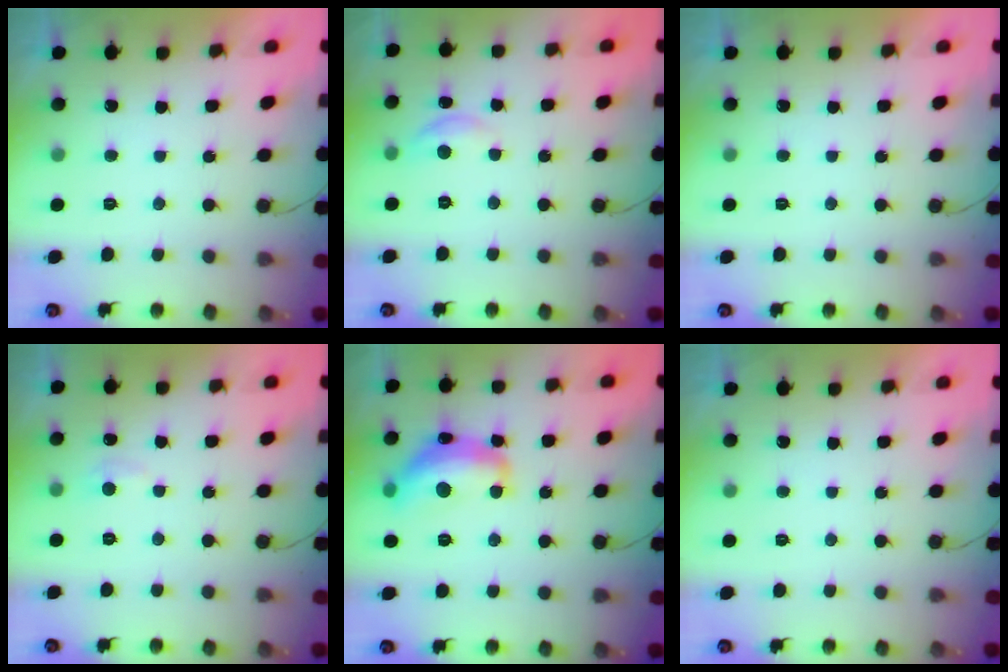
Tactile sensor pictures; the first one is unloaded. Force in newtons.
{"total": 5.4, "press": 5.4, "slide": 0.5}
{"total": 0.0}
{"total": 4.8, "press": 4.8, "slide": 0.6}
{"total": 16.3, "press": 16.3, "slide": 1.0}
{"total": 0.0}